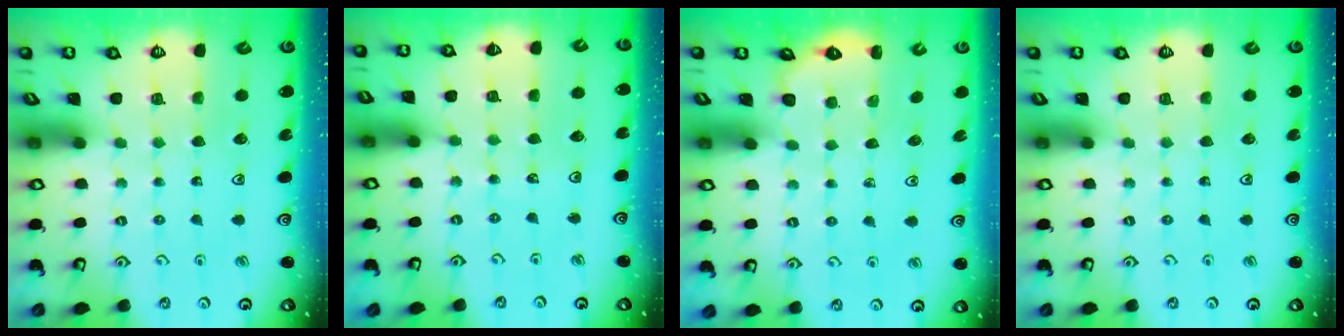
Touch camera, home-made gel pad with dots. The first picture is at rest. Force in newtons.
{"total": 3.7, "press": 3.4, "slide": 1.5}
{"total": 2.3, "press": 1.9, "slide": 1.3}
{"total": 0.0}